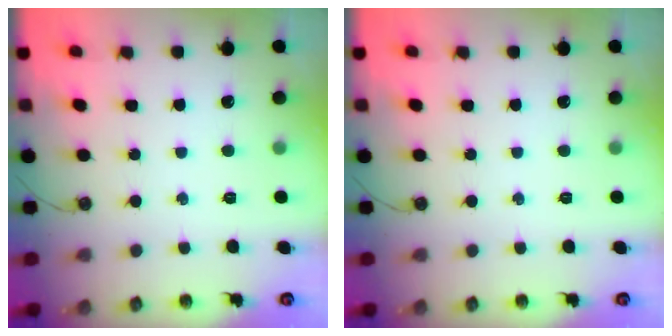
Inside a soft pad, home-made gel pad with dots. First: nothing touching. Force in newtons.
{"total": 0.0}